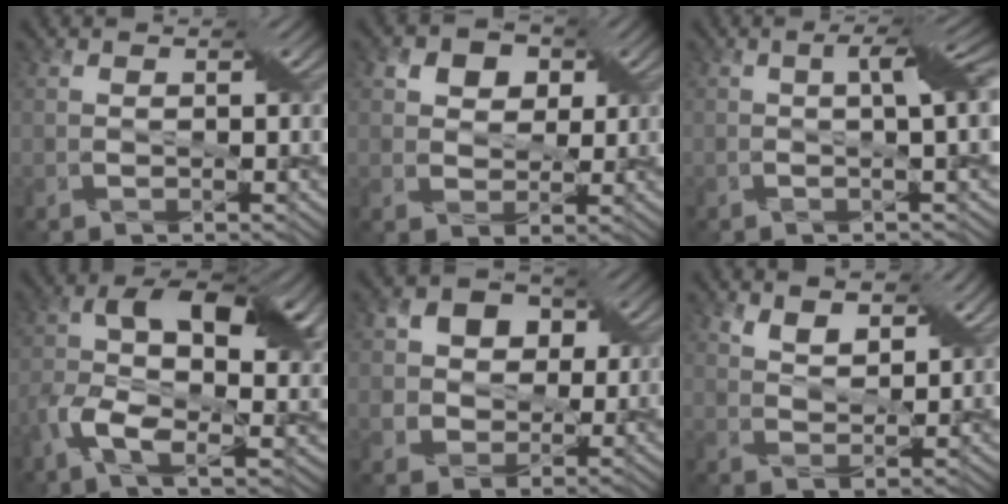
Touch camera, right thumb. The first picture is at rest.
{"total": 5.4, "force": [2.5, 4.1, 2.6], "torque": [-0.066, -0.003, 0.038]}
{"total": 6.1, "force": [0.4, 1.1, 6.0], "torque": [-0.082, 0.016, 0.001]}
{"total": 14.3, "force": [-0.5, 7.7, 12.0], "torque": [-0.237, -0.006, -0.016]}
{"total": 7.4, "force": [1.7, 6.5, 3.1], "torque": [-0.076, 0.020, 0.017]}
{"total": 4.6, "force": [3.1, 2.1, 2.7], "torque": [-0.061, -0.004, 0.064]}